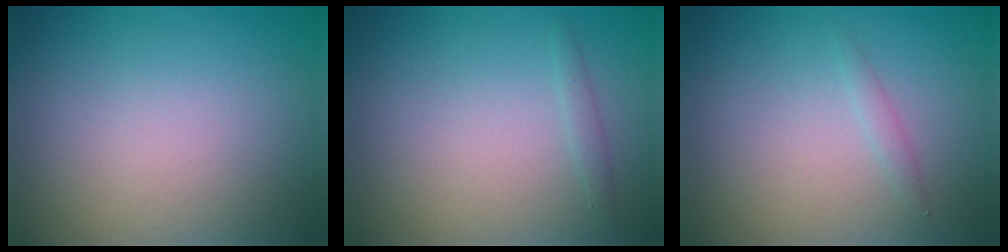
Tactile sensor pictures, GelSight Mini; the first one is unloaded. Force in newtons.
{"total": 0.8, "press": 0.8, "slide": 0.0}
{"total": 0.8, "press": 0.8, "slide": 0.0}